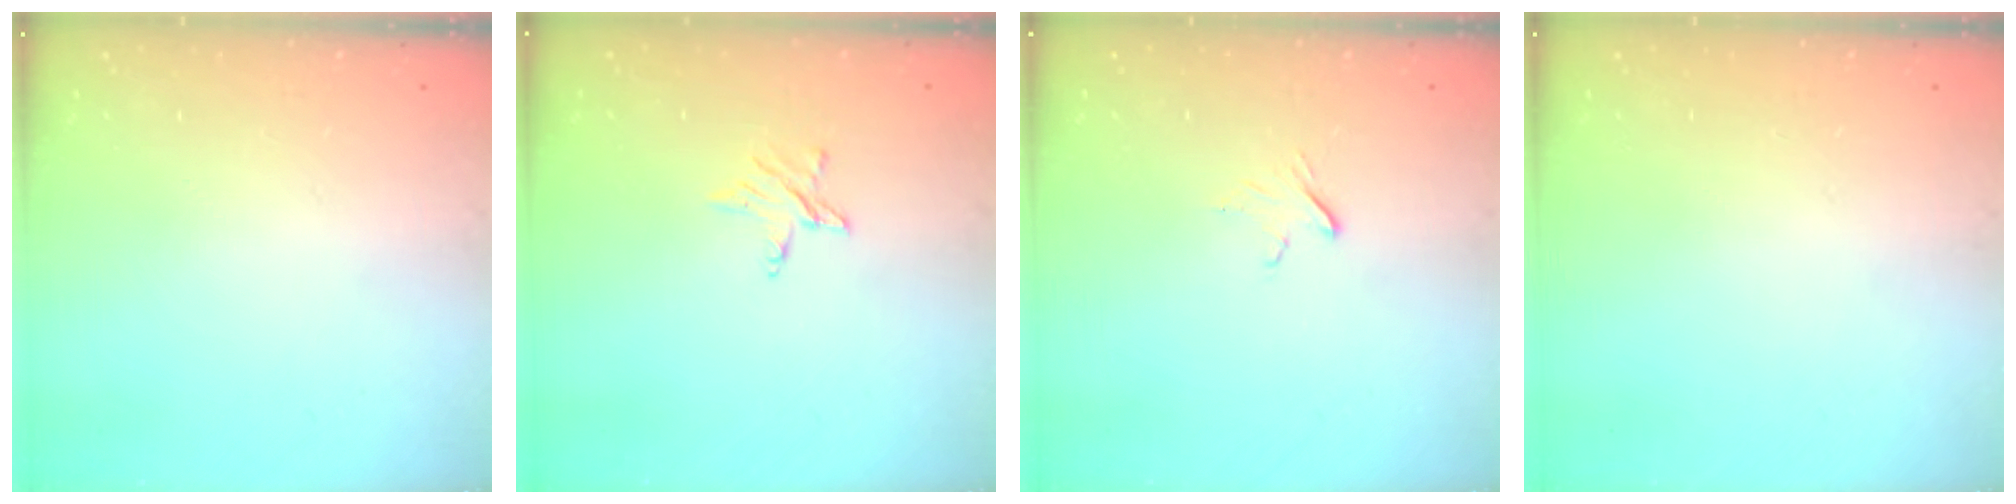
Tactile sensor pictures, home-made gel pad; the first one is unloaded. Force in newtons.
{"total": 3.7, "press": 3.7, "slide": 0.3}
{"total": 3.4, "press": 3.4, "slide": 0.3}
{"total": 0.0}